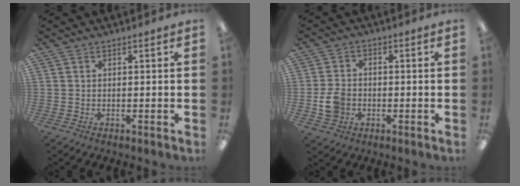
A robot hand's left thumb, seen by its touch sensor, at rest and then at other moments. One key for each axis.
{"total": 6.0, "fx": -1.5, "fy": 5.0, "fz": 3.0, "tx": -0.055, "ty": 0.007, "tz": -0.028}